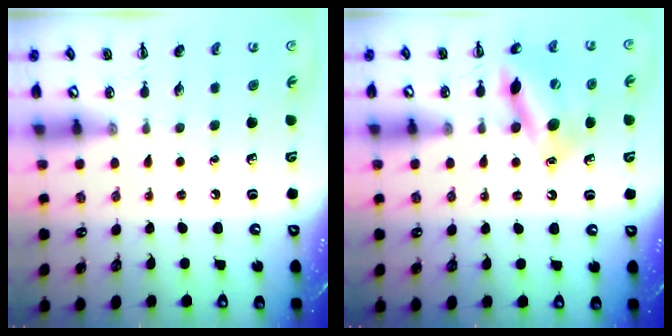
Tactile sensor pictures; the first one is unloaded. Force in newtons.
{"total": 14.8, "press": 14.6, "slide": 2.5}